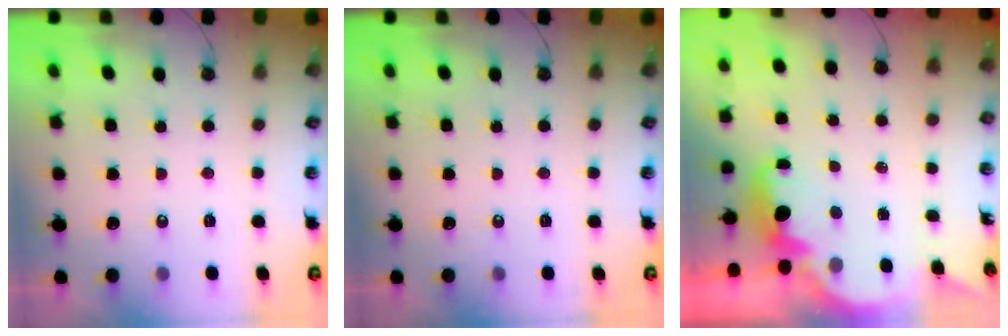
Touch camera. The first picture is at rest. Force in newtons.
{"total": 0.0}
{"total": 2.9, "press": 2.9, "slide": 0.6}